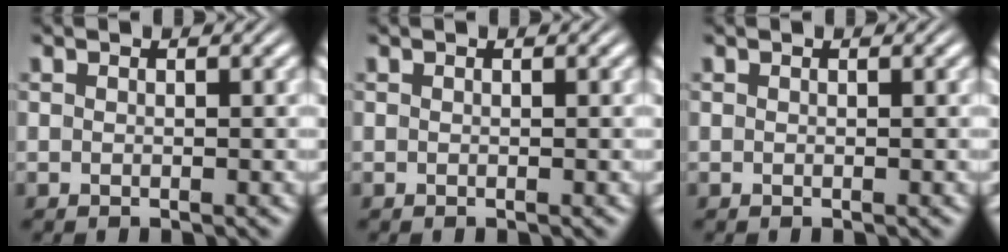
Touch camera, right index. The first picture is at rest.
{"total": 0.0}
{"total": 0.0}